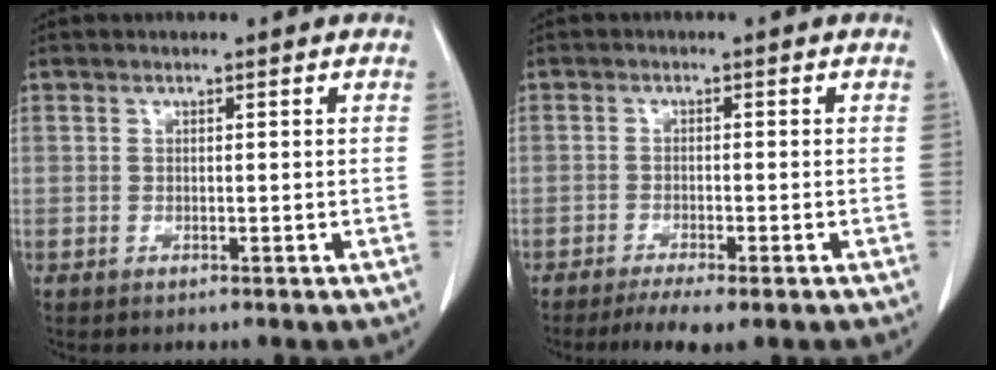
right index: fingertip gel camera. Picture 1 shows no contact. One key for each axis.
{"total": 4.9, "fx": -3.5, "fy": 0.5, "fz": 3.5, "tx": -0.053, "ty": -0.011, "tz": -0.054}